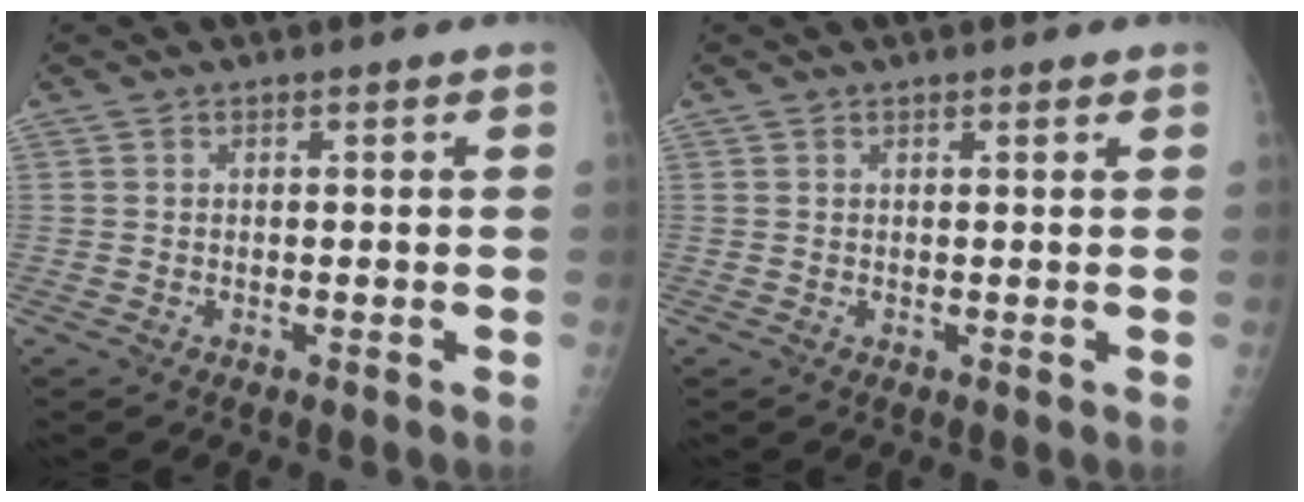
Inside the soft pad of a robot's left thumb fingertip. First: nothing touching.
{"total": 1.1, "force": [0.8, 0.2, 0.7], "torque": [-0.008, -0.002, 0.011]}